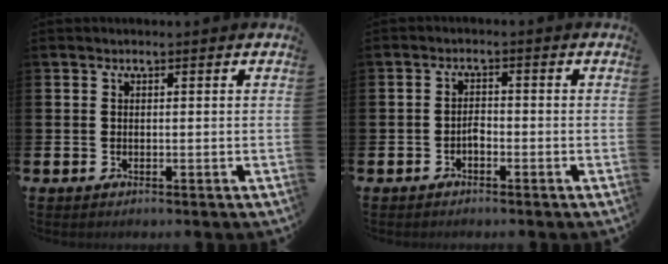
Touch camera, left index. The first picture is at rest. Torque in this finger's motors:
{"motor_torque": [-0.02, 0.06, 0.00, 0.00]}